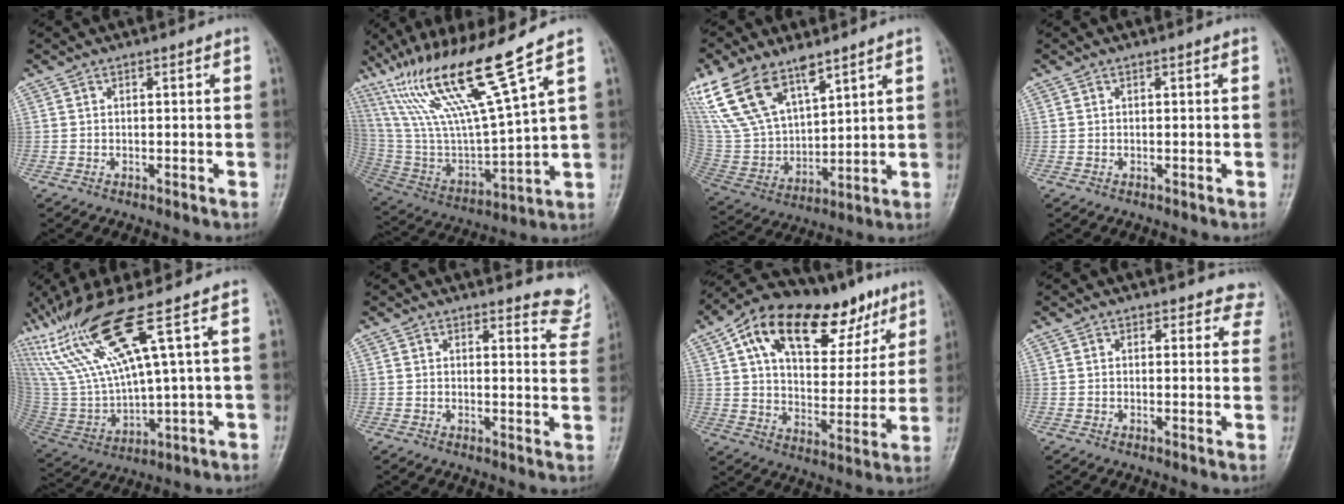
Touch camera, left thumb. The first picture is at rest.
{"total": 21.0, "force": [13.3, 1.0, 16.2], "torque": [-0.295, -0.059, 0.257]}
{"total": 17.9, "force": [11.5, 8.3, 10.9], "torque": [-0.201, -0.037, 0.237]}
{"total": 0.0}
{"total": 19.2, "force": [9.9, 2.2, 16.2], "torque": [-0.342, -0.031, 0.201]}
{"total": 7.3, "force": [7.0, 1.9, 0.6], "torque": [0.031, -0.052, 0.052]}
{"total": 25.2, "force": [13.4, 12.7, 17.2], "torque": [-0.231, 0.002, 0.216]}
{"total": 5.0, "force": [4.3, 2.5, 0.1], "torque": [0.049, -0.017, 0.025]}